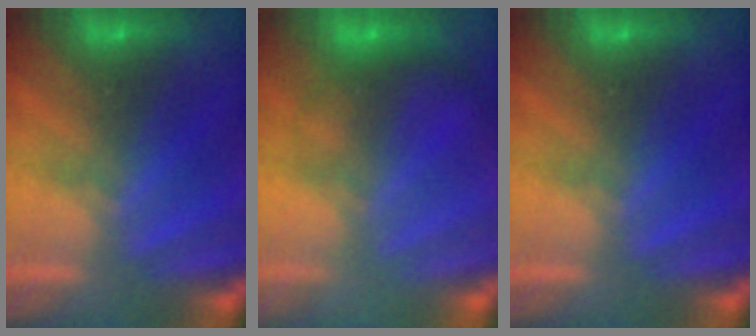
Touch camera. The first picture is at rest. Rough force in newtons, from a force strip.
{"total": 2.1}
{"total": 0.0}